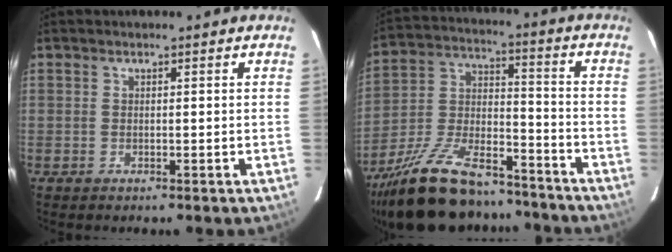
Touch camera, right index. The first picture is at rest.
{"total": 24.1, "force": [-18.7, 9.1, 12.3], "torque": [-0.247, 0.005, -0.296]}